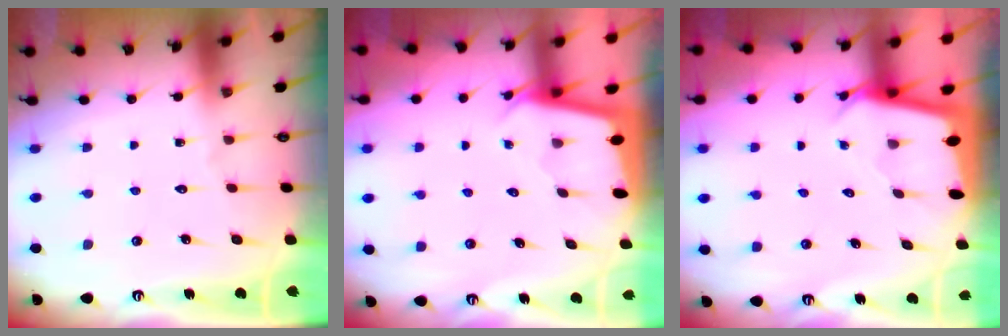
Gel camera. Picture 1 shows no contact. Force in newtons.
{"total": 2.0, "press": 2.0, "slide": 0.1}
{"total": 2.4, "press": 2.4, "slide": 0.2}